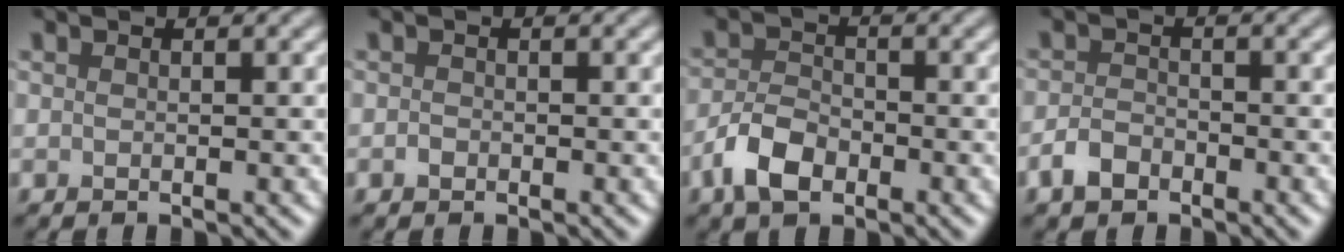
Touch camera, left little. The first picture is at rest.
{"total": 0.6, "force": [-0.3, 0.4, 0.2], "torque": [-0.005, -0.001, -0.007]}
{"total": 4.0, "force": [-2.2, 2.3, 2.4], "torque": [-0.045, 0.002, -0.050]}
{"total": 2.2, "force": [-1.5, 1.3, 1.0], "torque": [-0.018, 0.003, -0.036]}